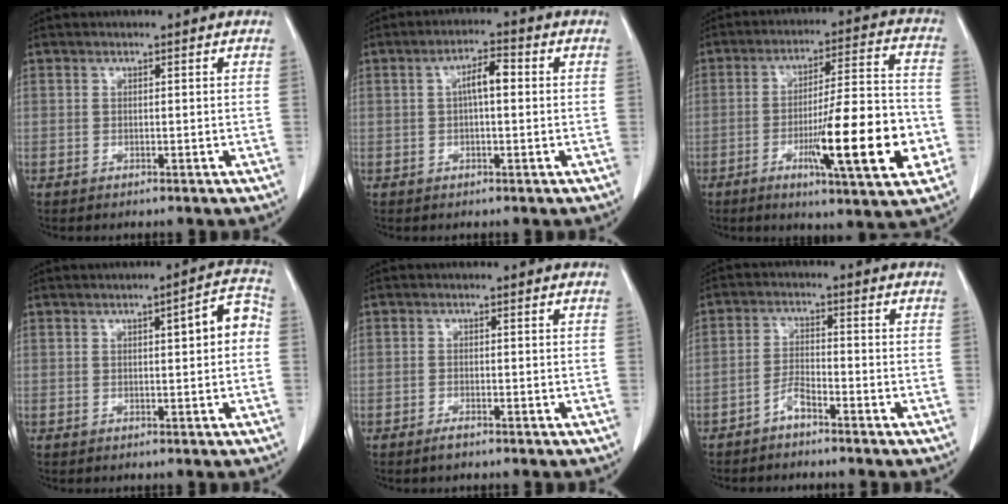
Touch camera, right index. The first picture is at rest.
{"total": 4.1, "force": [0.5, 1.1, 4.0], "torque": [-0.069, 0.014, 0.004]}
{"total": 17.2, "force": [-5.2, 1.7, 16.3], "torque": [-0.245, -0.004, -0.077]}
{"total": 4.9, "force": [0.4, 1.0, 4.8], "torque": [-0.059, 0.020, 0.001]}
{"total": 1.3, "force": [-1.1, 0.2, 0.7], "torque": [-0.016, -0.002, -0.018]}
{"total": 2.9, "force": [-2.4, 0.5, 1.5], "torque": [-0.030, 0.004, -0.049]}